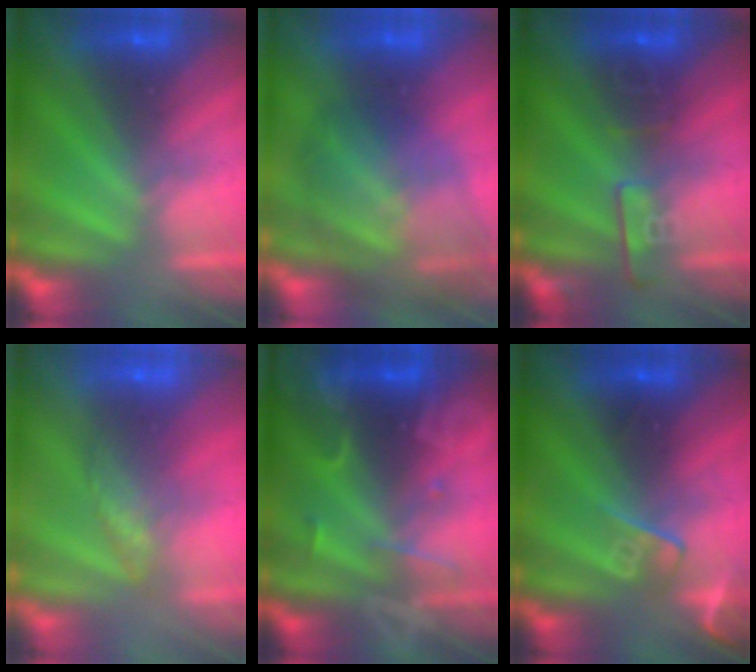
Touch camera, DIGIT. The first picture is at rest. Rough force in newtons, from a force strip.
{"total": 9.8}
{"total": 2.4}
{"total": 8.5}
{"total": 2.4}
{"total": 2.7}